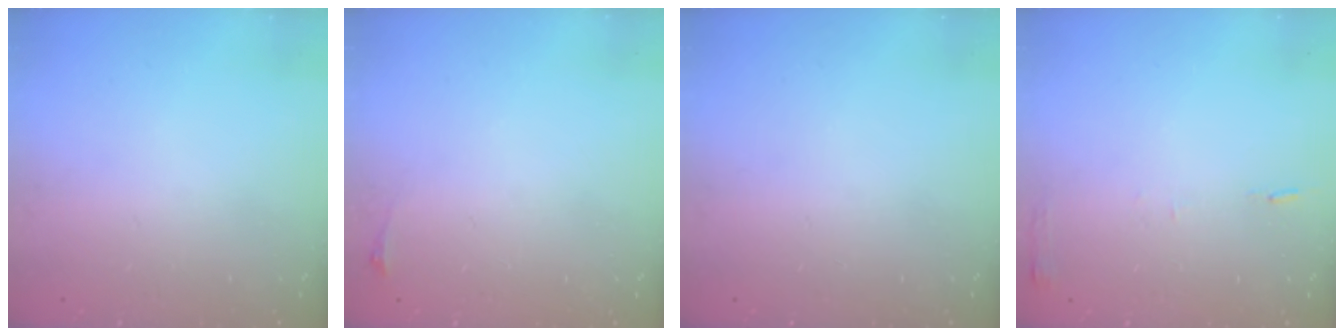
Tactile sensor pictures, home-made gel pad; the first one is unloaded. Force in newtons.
{"total": 2.8, "press": 2.1, "slide": 1.9}
{"total": 0.0}
{"total": 5.3, "press": 5.3, "slide": 0.6}